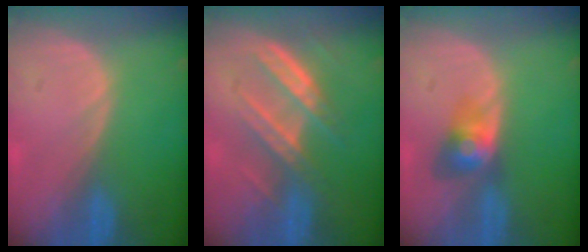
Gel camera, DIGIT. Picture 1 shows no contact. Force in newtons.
{"total": 6.6, "press": 6.4, "slide": 1.7}
{"total": 4.0, "press": 4.0, "slide": 0.2}